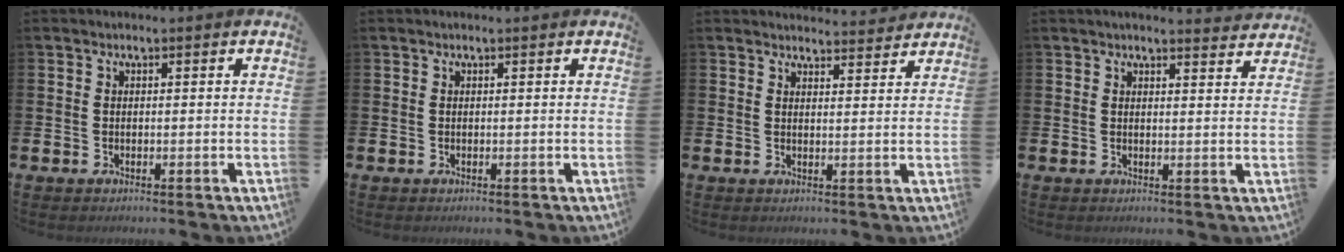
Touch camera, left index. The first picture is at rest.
{"total": 0.0}
{"total": 3.3, "force": [3.3, 0.1, 0.0], "torque": [0.003, -0.023, 0.058]}
{"total": 3.0, "force": [3.0, 0.2, 0.4], "torque": [-0.003, -0.018, 0.051]}